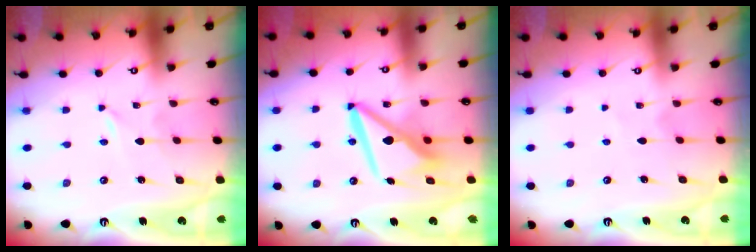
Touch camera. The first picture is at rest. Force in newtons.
{"total": 12.2, "press": 12.1, "slide": 1.5}
{"total": 2.8, "press": 2.7, "slide": 0.3}